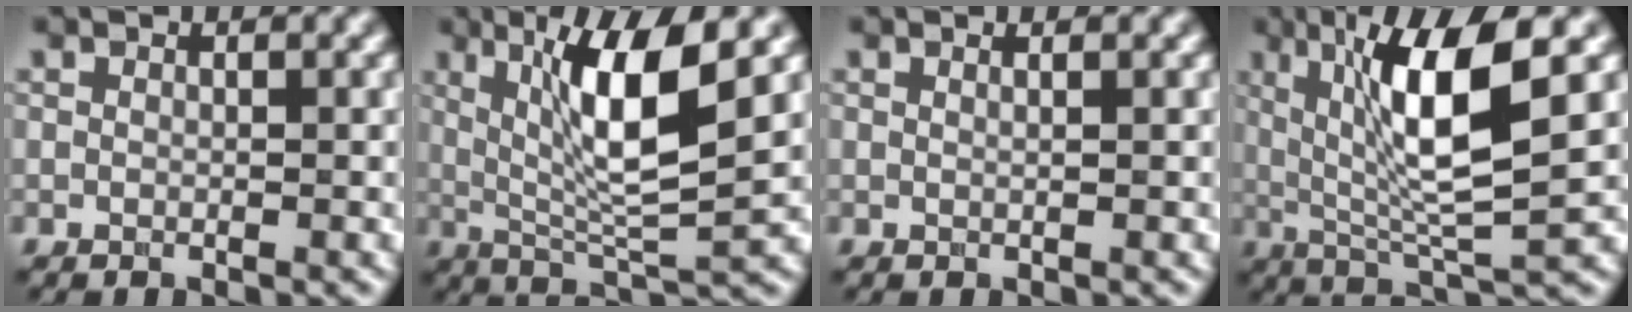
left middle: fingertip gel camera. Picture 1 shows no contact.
{"total": 8.8, "force": [2.2, 1.9, 8.3], "torque": [-0.133, -0.011, 0.043]}
{"total": 1.1, "force": [0.5, 0.6, 0.8], "torque": [-0.003, -0.001, -0.006]}
{"total": 10.0, "force": [2.2, 2.2, 9.5], "torque": [-0.157, -0.006, 0.044]}